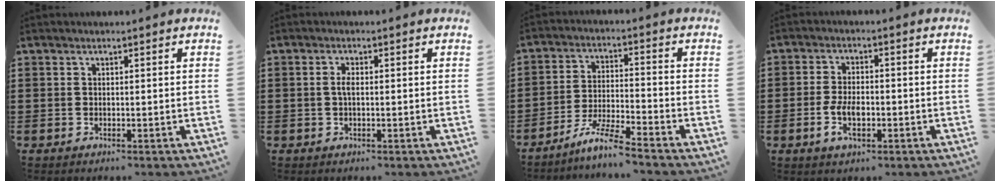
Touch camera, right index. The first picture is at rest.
{"total": 1.9, "force": [-0.1, 0.6, 1.8], "torque": [-0.041, -0.001, -0.005]}
{"total": 6.4, "force": [-5.6, -0.3, 3.1], "torque": [-0.081, -0.015, -0.113]}
{"total": 4.5, "force": [-1.3, 2.3, 3.7], "torque": [-0.088, -0.002, -0.027]}